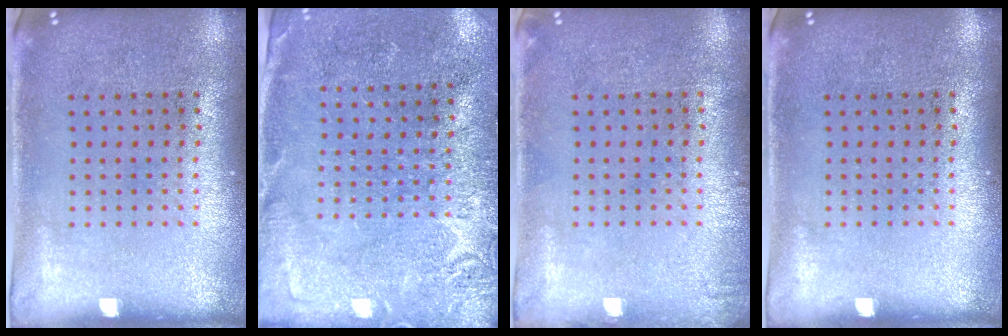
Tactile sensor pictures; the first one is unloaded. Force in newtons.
{"total": 2.7, "press": 2.7, "slide": 0.7}
{"total": 0.7, "press": 0.7, "slide": 0.1}
{"total": 0.0}